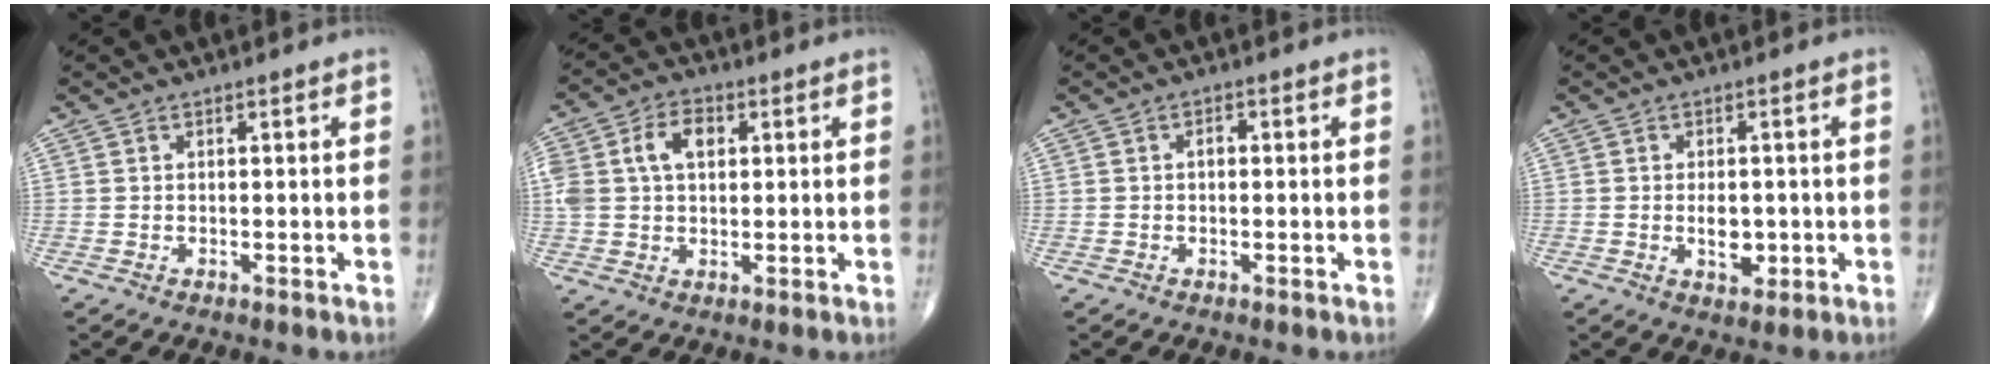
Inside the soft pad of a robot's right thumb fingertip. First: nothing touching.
{"total": 10.0, "force": [2.3, 6.9, 6.9], "torque": [-0.144, 0.017, 0.044]}
{"total": 1.2, "force": [-0.1, 0.8, 0.9], "torque": [-0.008, 0.004, -0.005]}
{"total": 4.1, "force": [-0.5, 2.4, 3.3], "torque": [-0.041, -0.001, -0.004]}